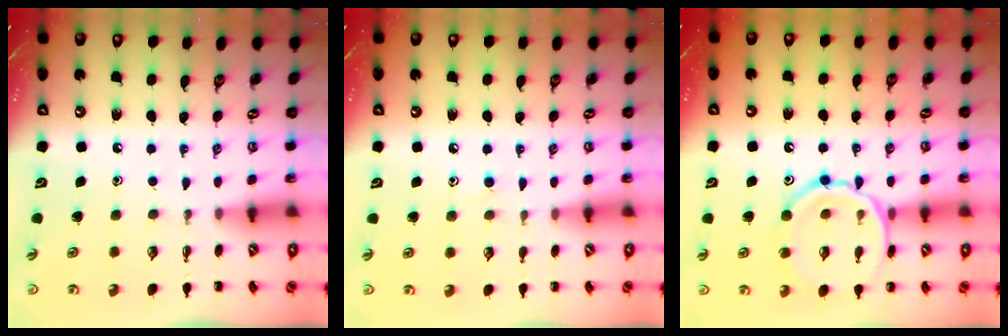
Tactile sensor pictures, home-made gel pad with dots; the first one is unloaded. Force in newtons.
{"total": 6.7, "press": 6.3, "slide": 2.1}
{"total": 12.7, "press": 12.6, "slide": 0.8}